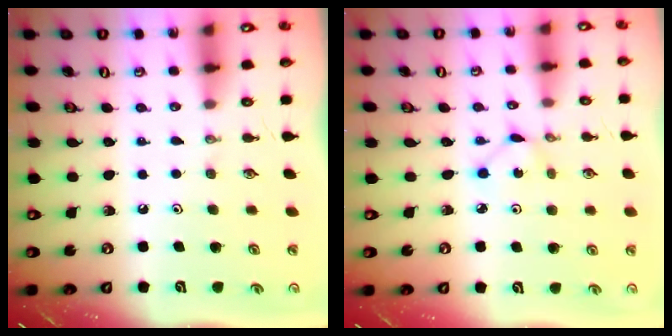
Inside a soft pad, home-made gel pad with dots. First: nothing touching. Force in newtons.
{"total": 1.7, "press": 1.7, "slide": 0.1}